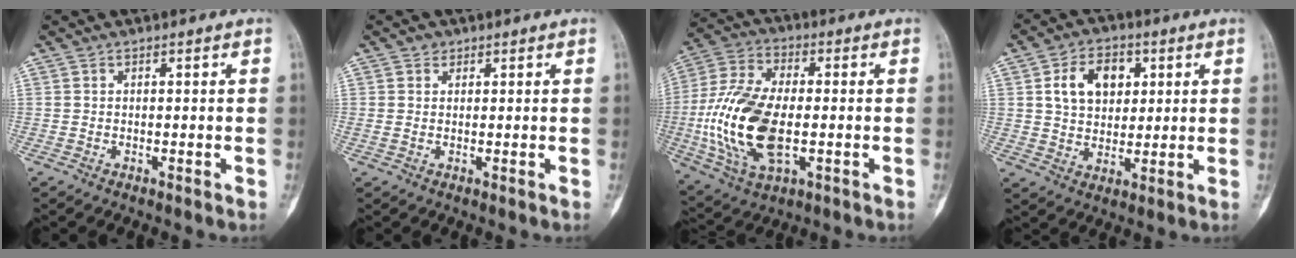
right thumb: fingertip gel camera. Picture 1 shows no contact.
{"total": 1.8, "force": [0.8, 1.4, 0.7], "torque": [-0.007, -0.004, 0.013]}
{"total": 19.6, "force": [-2.4, 10.2, 16.5], "torque": [-0.343, 0.004, -0.039]}
{"total": 10.2, "force": [3.0, 7.2, 6.5], "torque": [-0.076, -0.005, 0.052]}